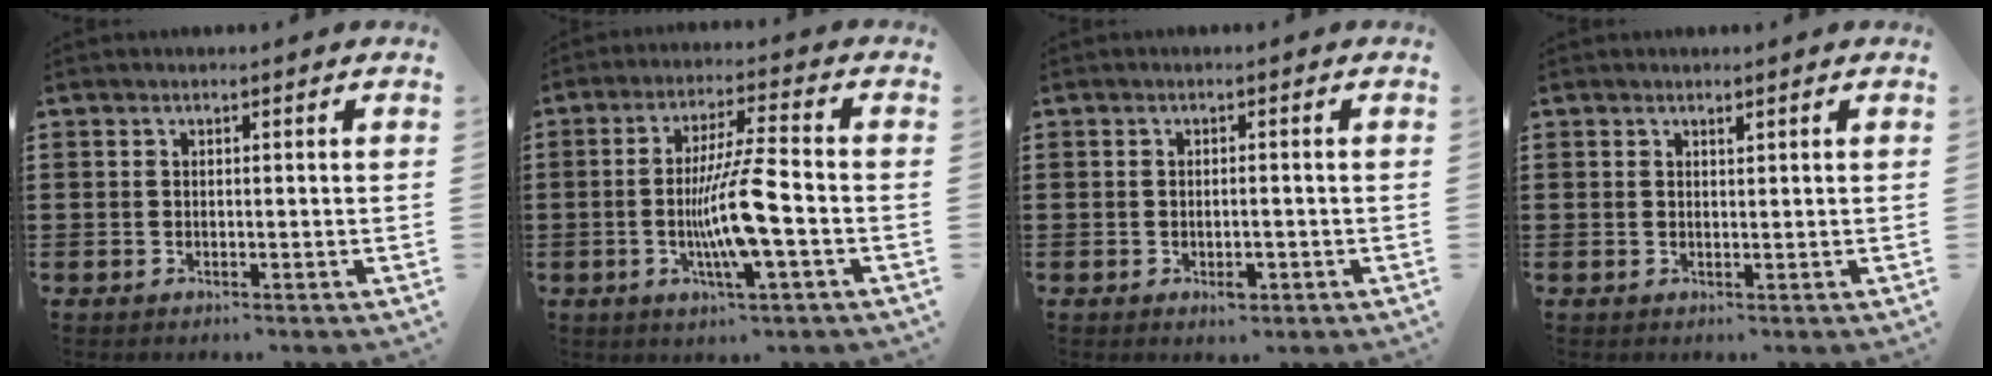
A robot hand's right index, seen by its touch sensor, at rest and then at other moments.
{"total": 9.4, "force": [-2.3, 0.6, 9.1], "torque": [-0.171, -0.012, -0.048]}
{"total": 2.3, "force": [-0.9, 0.8, 2.0], "torque": [-0.036, 0.001, -0.015]}
{"total": 0.6, "force": [0.5, 0.2, 0.1], "torque": [-0.004, 0.001, 0.010]}